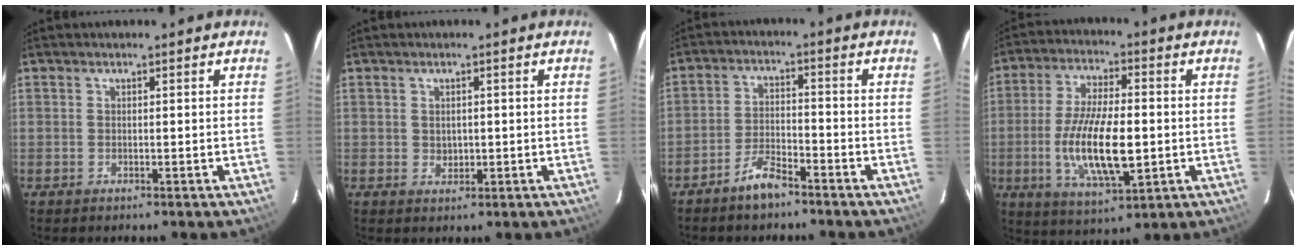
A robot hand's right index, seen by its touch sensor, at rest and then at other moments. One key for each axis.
{"total": 1.7, "fx": 0.1, "fy": 1.6, "fz": 0.7, "tx": -0.009, "ty": 0.000, "tz": 0.007}
{"total": 5.5, "fx": -4.5, "fy": 1.5, "fz": 2.6, "tx": -0.064, "ty": 0.007, "tz": -0.084}
{"total": 14.2, "fx": -2.1, "fy": 5.4, "fz": 12.9, "tx": -0.253, "ty": -0.013, "tz": -0.030}